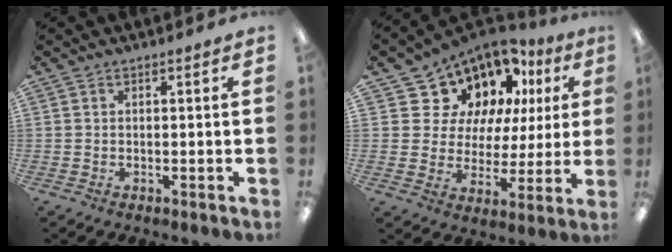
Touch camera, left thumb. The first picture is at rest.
{"total": 13.0, "force": [8.5, 9.2, 3.4], "torque": [-0.086, -0.057, 0.166]}